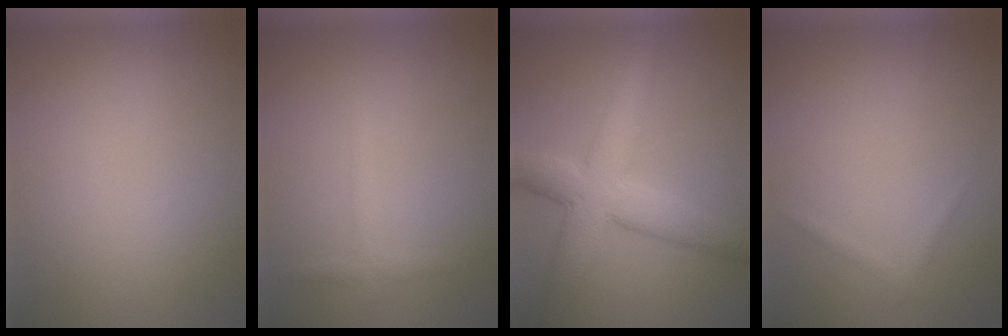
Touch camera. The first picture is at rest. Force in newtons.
{"total": 1.3, "press": 1.3, "slide": 0.0}
{"total": 7.0, "press": 7.0, "slide": 0.2}
{"total": 0.6, "press": 0.6, "slide": 0.0}